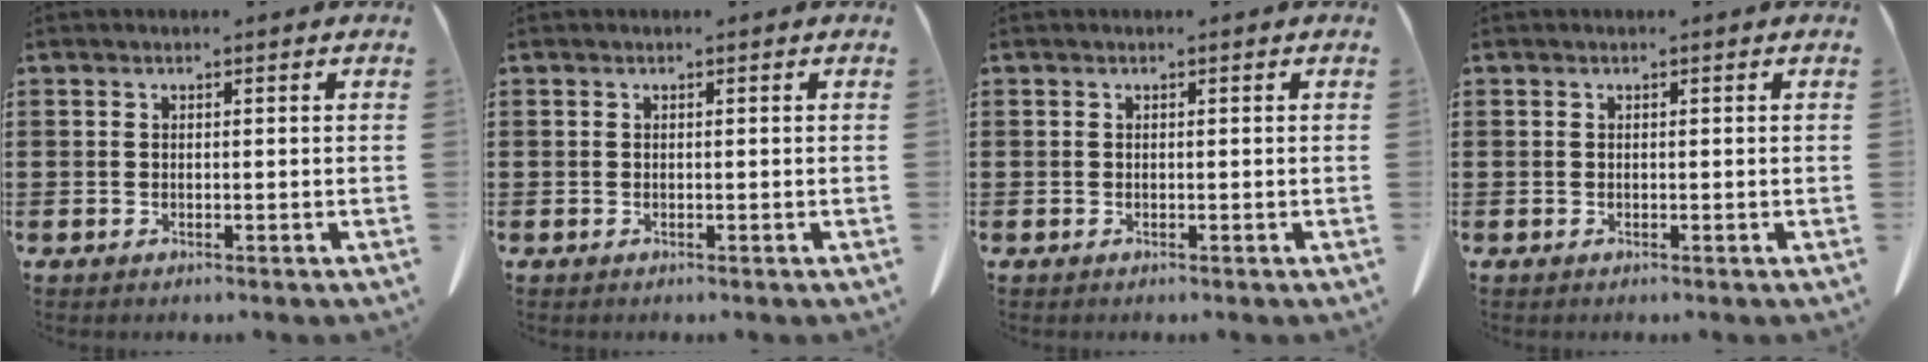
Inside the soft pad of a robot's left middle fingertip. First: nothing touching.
{"total": 0.0}
{"total": 0.0}
{"total": 0.0}